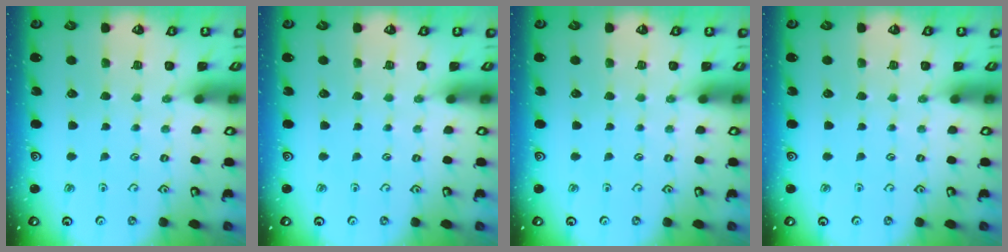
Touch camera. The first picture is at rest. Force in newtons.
{"total": 0.0}
{"total": 0.0}
{"total": 0.0}